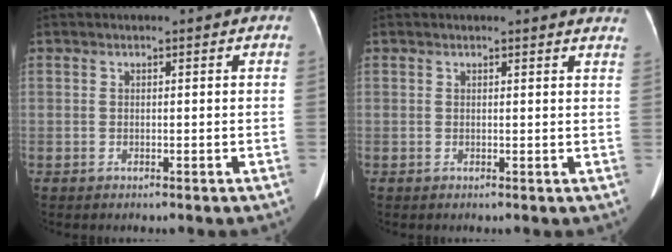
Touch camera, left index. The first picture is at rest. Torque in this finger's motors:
{"motor_torque": [0.18, -1.30, 0.19, 0.06]}